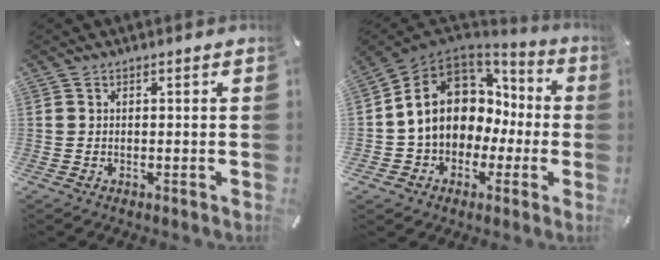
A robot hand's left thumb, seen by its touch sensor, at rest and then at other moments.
{"total": 13.3, "force": [1.1, 11.4, 6.6], "torque": [-0.135, 0.001, 0.029]}